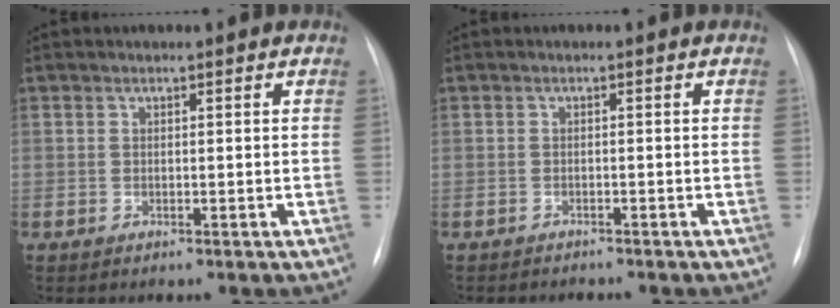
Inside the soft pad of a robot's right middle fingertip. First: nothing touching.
{"total": 1.9, "force": [-1.9, 0.6, 0.1], "torque": [-0.002, -0.004, -0.024]}